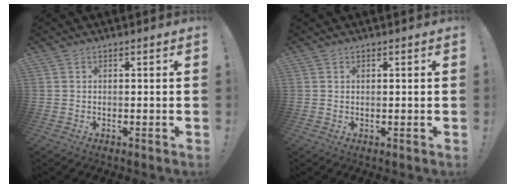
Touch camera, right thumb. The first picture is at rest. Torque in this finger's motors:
{"motor_torque": [-0.03, 0.11, 0.06, -0.16, 0.08]}